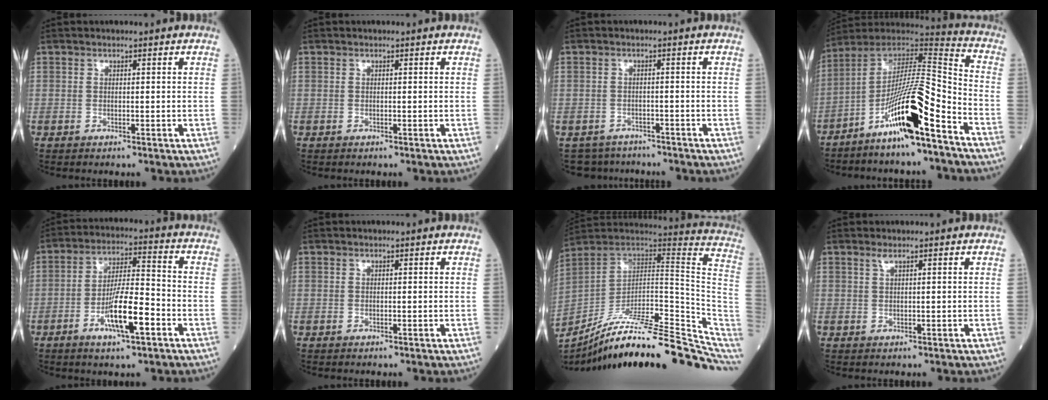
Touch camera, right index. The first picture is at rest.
{"total": 0.0}
{"total": 4.4, "force": [-3.7, 2.2, -1.0], "torque": [0.018, 0.009, -0.061]}
{"total": 16.0, "force": [-9.0, 1.1, 13.2], "torque": [-0.239, 0.006, -0.160]}
{"total": 10.0, "force": [-4.3, 1.6, 8.9], "torque": [-0.161, -0.001, -0.075]}
{"total": 0.0}
{"total": 28.3, "force": [-23.2, 4.5, 15.6], "torque": [-0.147, 0.005, -0.340]}
{"total": 0.8, "force": [0.6, -0.1, 0.6], "torque": [-0.018, 0.002, 0.014]}